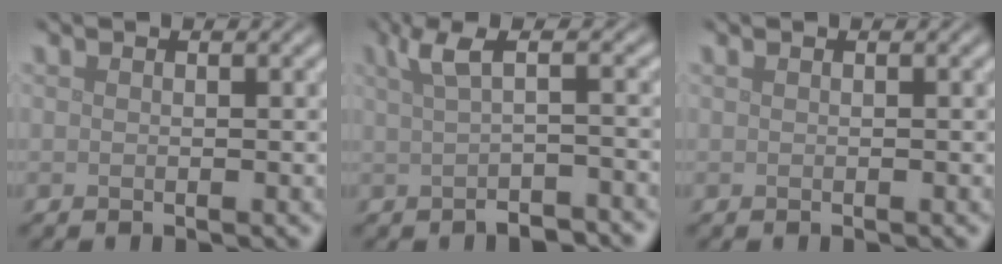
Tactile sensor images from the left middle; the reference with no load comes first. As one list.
[{"total": 3.4, "force": [0.1, 1.1, 3.2], "torque": [-0.051, 0.006, 0.000]}, {"total": 0.0}]